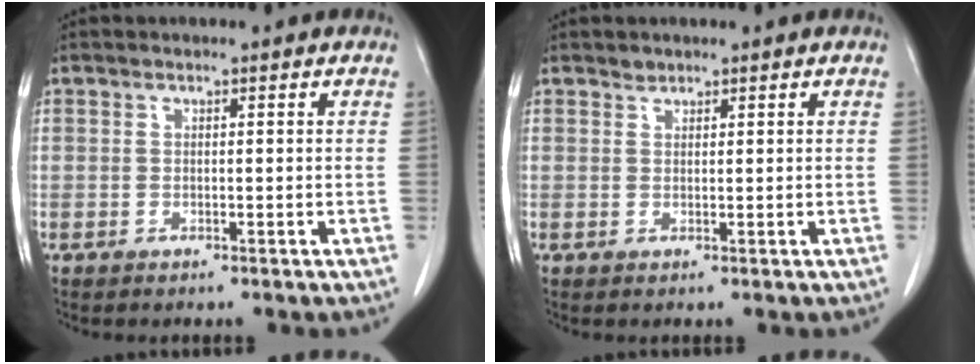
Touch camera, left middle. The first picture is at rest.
{"total": 0.8, "force": [0.7, 0.3, -0.1], "torque": [0.002, -0.004, 0.010]}